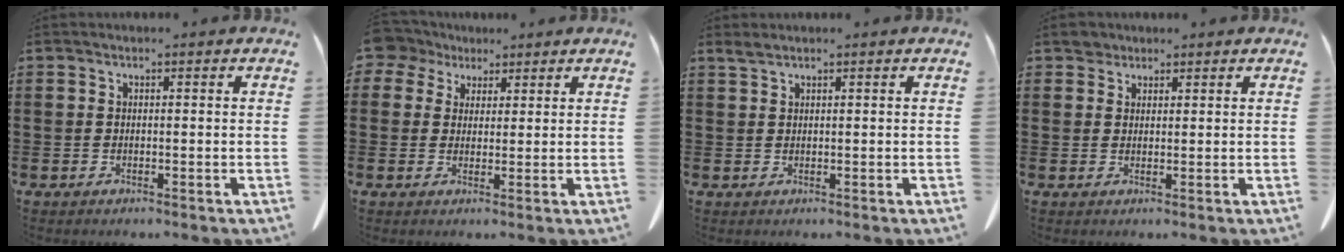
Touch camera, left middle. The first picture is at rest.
{"total": 4.7, "force": [3.1, 3.3, 1.2], "torque": [-0.035, 0.008, 0.056]}
{"total": 1.2, "force": [1.0, 0.1, 0.6], "torque": [-0.015, 0.000, 0.018]}
{"total": 2.1, "force": [1.7, 1.2, 0.2], "torque": [-0.001, 0.002, 0.033]}